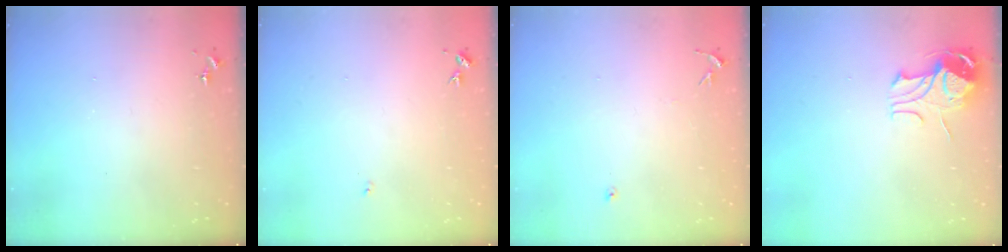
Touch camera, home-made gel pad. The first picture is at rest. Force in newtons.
{"total": 3.3, "press": 3.3, "slide": 0.4}
{"total": 5.7, "press": 5.7, "slide": 0.7}
{"total": 9.5, "press": 9.4, "slide": 1.3}